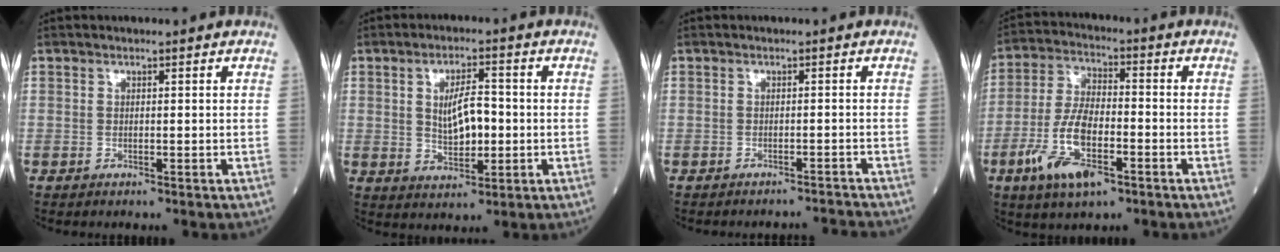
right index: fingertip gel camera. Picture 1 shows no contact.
{"total": 6.5, "force": [0.1, 2.7, 5.9], "torque": [-0.104, 0.002, 0.006]}
{"total": 3.8, "force": [-3.5, -1.2, -0.6], "torque": [0.012, 0.000, -0.046]}
{"total": 11.2, "force": [-4.9, 3.8, 9.3], "torque": [-0.198, -0.007, -0.091]}